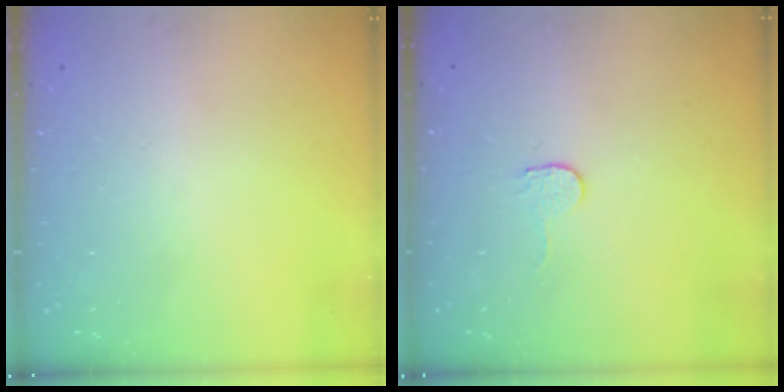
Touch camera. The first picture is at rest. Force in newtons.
{"total": 2.7, "press": 2.7, "slide": 0.2}